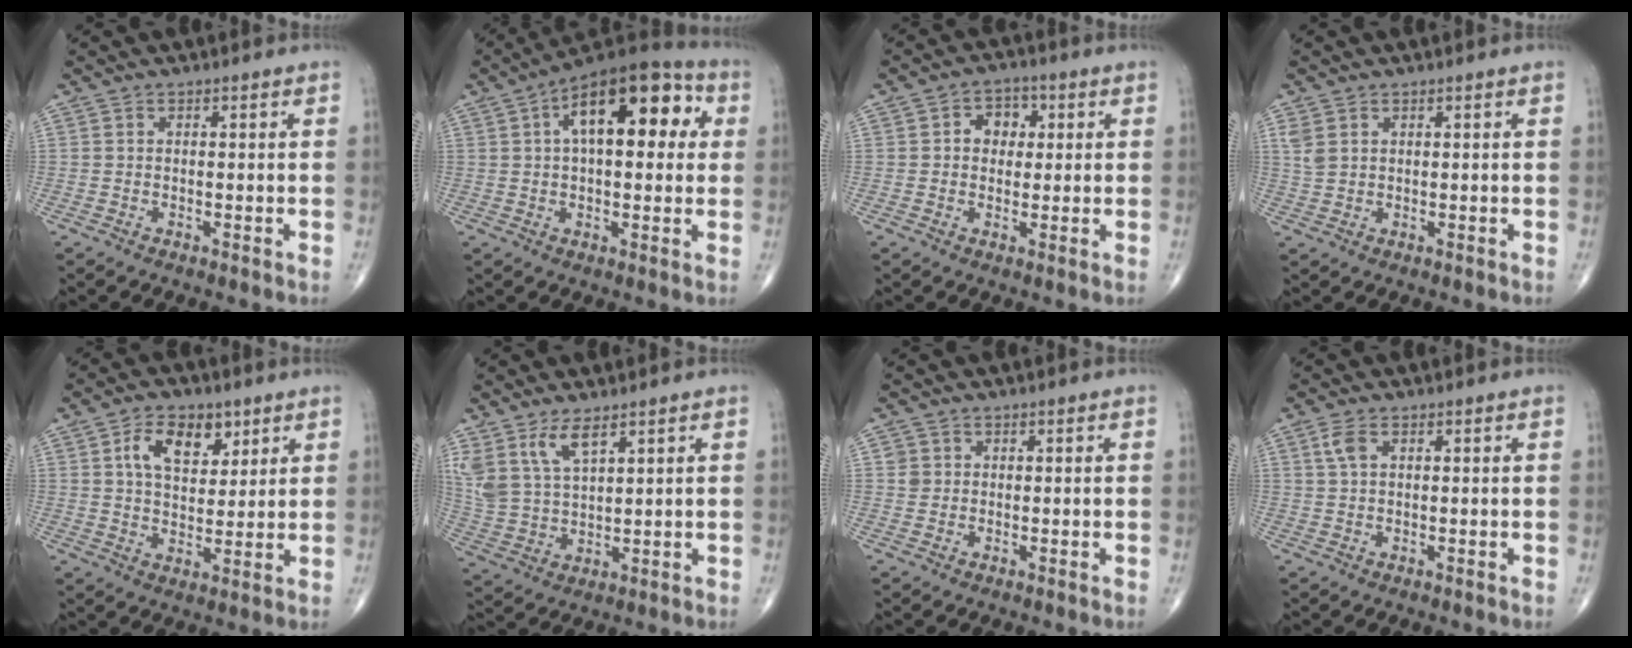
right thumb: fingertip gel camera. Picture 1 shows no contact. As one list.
[{"total": 19.2, "force": [5.0, 9.2, 16.0], "torque": [-0.208, 0.028, 0.066]}, {"total": 5.3, "force": [1.0, 4.3, 3.1], "torque": [-0.013, 0.007, 0.009]}, {"total": 2.6, "force": [1.3, 1.8, 1.5], "torque": [-0.031, 0.001, 0.037]}, {"total": 9.5, "force": [4.1, 5.8, 6.3], "torque": [-0.081, -0.013, 0.070]}, {"total": 9.5, "force": [5.8, 4.1, 6.3], "torque": [-0.129, -0.021, 0.131]}, {"total": 1.8, "force": [0.4, 1.8, 0.3], "torque": [0.006, 0.001, 0.005]}, {"total": 2.9, "force": [1.1, 1.5, 2.2], "torque": [-0.052, 0.010, 0.024]}]